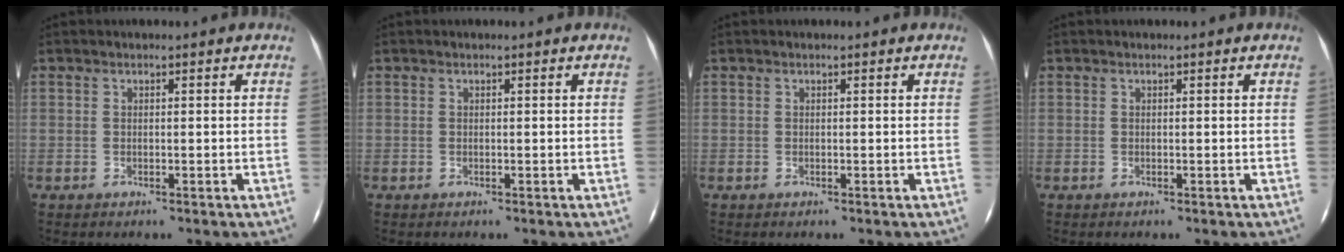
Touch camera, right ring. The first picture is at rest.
{"total": 0.0}
{"total": 0.0}
{"total": 0.0}